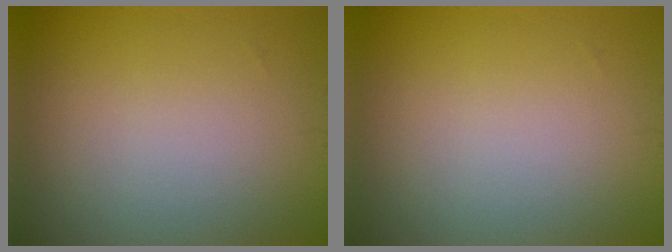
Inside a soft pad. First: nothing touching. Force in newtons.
{"total": 0.0}